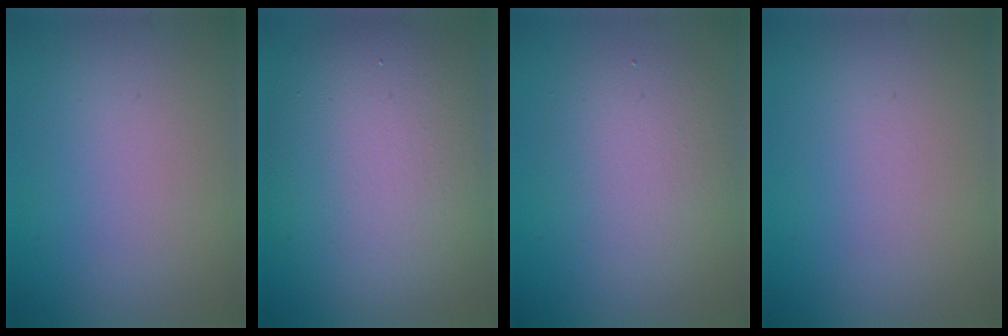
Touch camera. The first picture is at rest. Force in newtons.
{"total": 11.8, "press": 11.7, "slide": 1.0}
{"total": 4.3, "press": 4.3, "slide": 0.2}
{"total": 0.0}